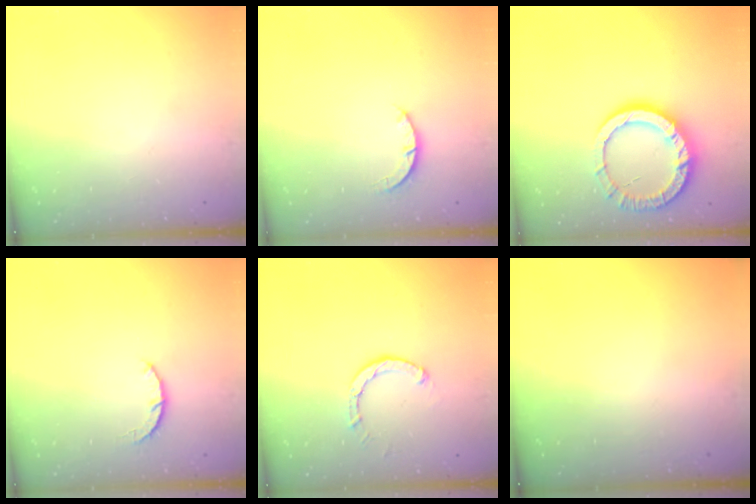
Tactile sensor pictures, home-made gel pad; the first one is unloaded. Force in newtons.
{"total": 2.9, "press": 2.9, "slide": 0.4}
{"total": 13.2, "press": 13.1, "slide": 1.6}
{"total": 3.1, "press": 3.1, "slide": 0.5}
{"total": 2.6, "press": 2.6, "slide": 0.1}
{"total": 0.0}